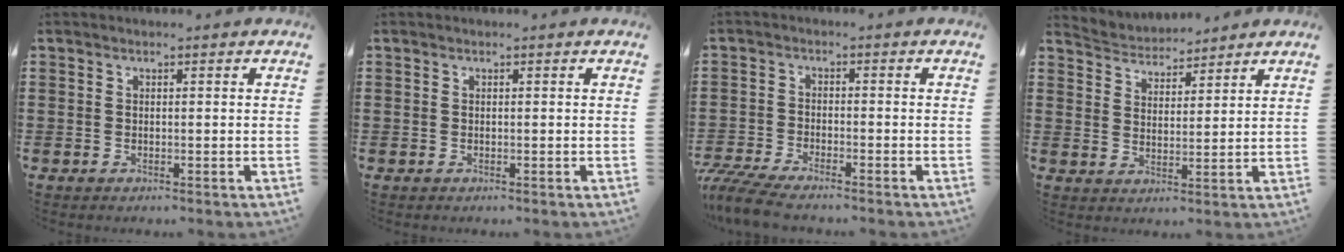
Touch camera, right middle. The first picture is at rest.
{"total": 0.0}
{"total": 5.0, "force": [-4.7, 0.4, 1.8], "torque": [-0.055, -0.012, -0.097]}
{"total": 3.5, "force": [3.4, 0.6, -0.7], "torque": [-0.006, -0.021, 0.059]}